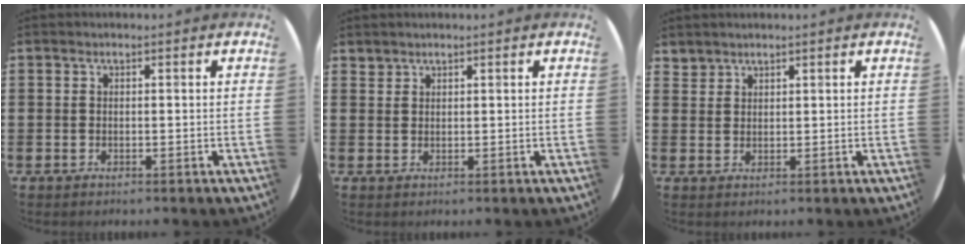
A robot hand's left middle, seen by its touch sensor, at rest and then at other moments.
{"total": 1.2, "force": [1.2, 0.3, -0.3], "torque": [0.003, 0.002, 0.024]}
{"total": 1.7, "force": [1.6, 0.5, -0.2], "torque": [0.001, 0.001, 0.033]}